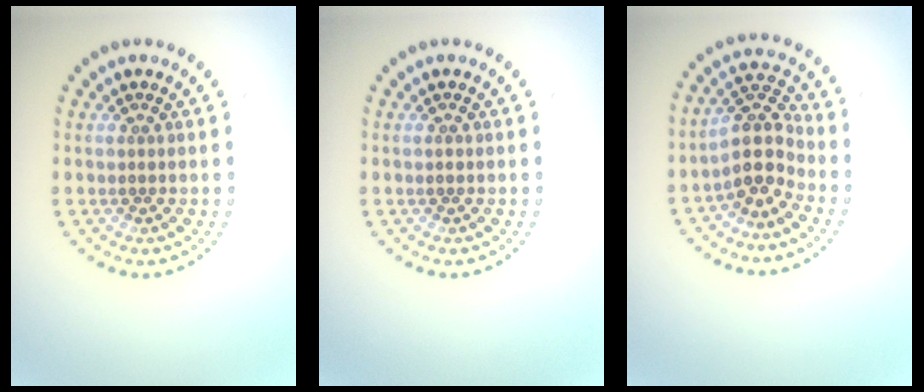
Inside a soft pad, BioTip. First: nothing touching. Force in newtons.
{"total": 0.6, "press": 0.6, "slide": 0.1}
{"total": 4.0, "press": 3.1, "slide": 2.5}